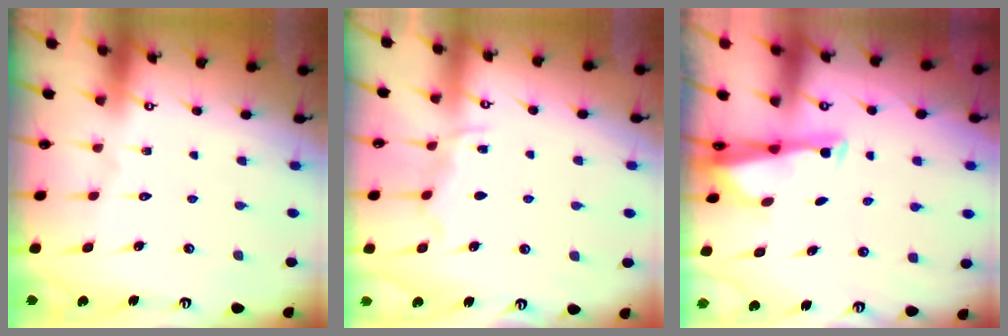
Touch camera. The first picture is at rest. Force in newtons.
{"total": 6.6, "press": 6.5, "slide": 0.8}
{"total": 2.7, "press": 2.6, "slide": 0.7}